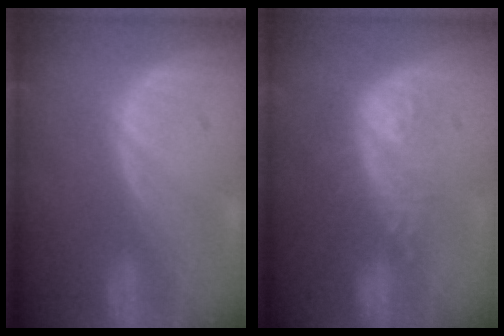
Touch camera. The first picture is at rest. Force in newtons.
{"total": 9.7, "press": 8.1, "slide": 5.3}